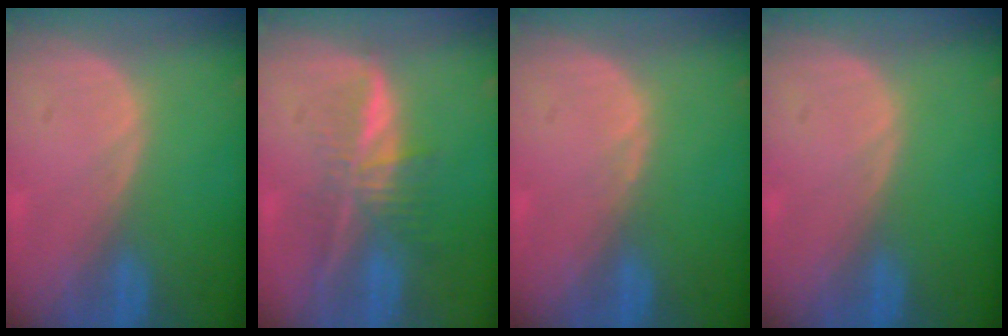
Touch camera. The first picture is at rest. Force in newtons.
{"total": 6.9, "press": 5.8, "slide": 3.6}
{"total": 0.6, "press": 0.5, "slide": 0.3}
{"total": 0.0}